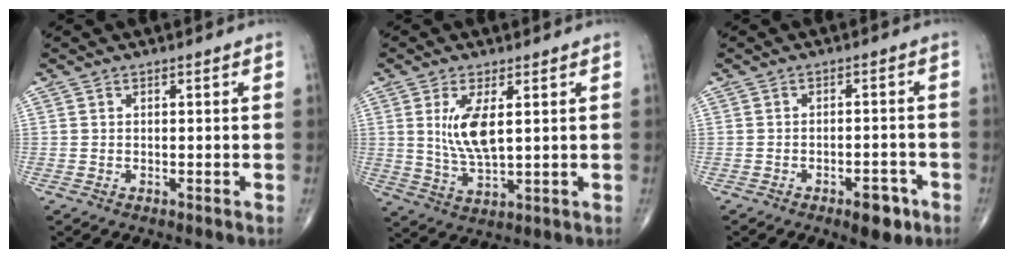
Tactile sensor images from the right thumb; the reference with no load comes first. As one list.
[{"total": 8.0, "force": [1.9, 2.9, 7.2], "torque": [-0.145, -0.020, 0.045]}, {"total": 5.3, "force": [-3.0, 2.3, 3.7], "torque": [-0.036, 0.015, -0.037]}]